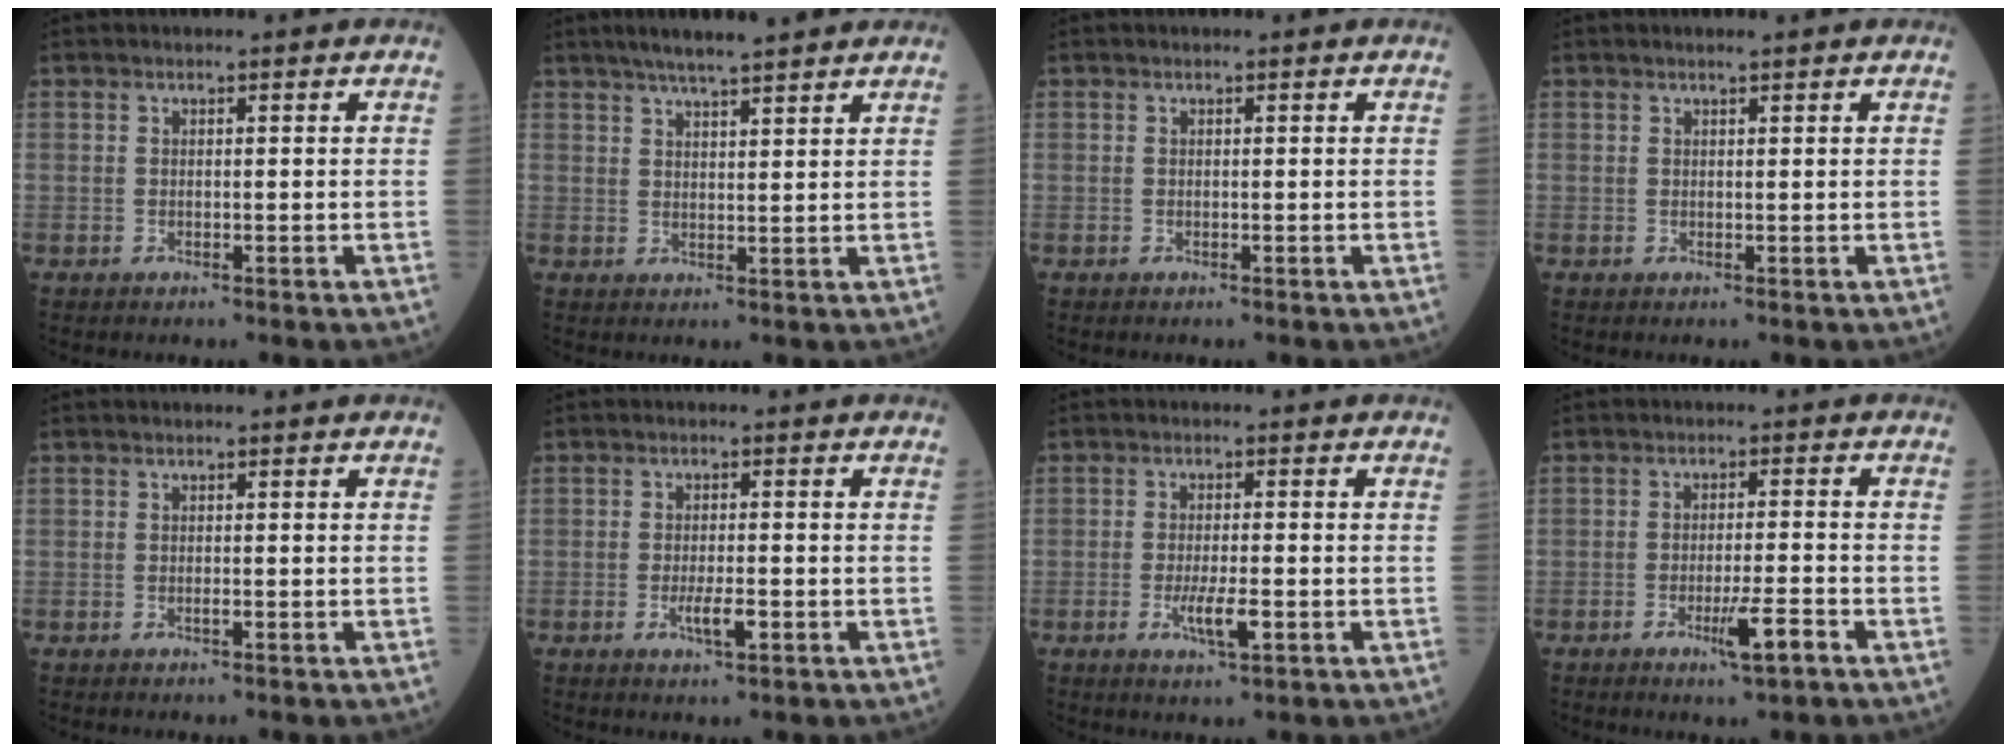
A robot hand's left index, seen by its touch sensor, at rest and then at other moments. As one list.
[{"total": 8.0, "force": [6.6, 0.4, 4.4], "torque": [-0.068, 0.024, 0.099]}, {"total": 0.0}, {"total": 1.0, "force": [0.8, 0.0, 0.6], "torque": [-0.013, 0.003, 0.014]}, {"total": 0.0}, {"total": 3.0, "force": [-1.1, 0.6, 2.7], "torque": [-0.054, -0.002, -0.017]}, {"total": 4.0, "force": [-1.3, 0.6, 3.7], "torque": [-0.072, -0.005, -0.022]}, {"total": 4.6, "force": [-2.5, 0.1, 3.8], "torque": [-0.066, -0.006, -0.042]}]